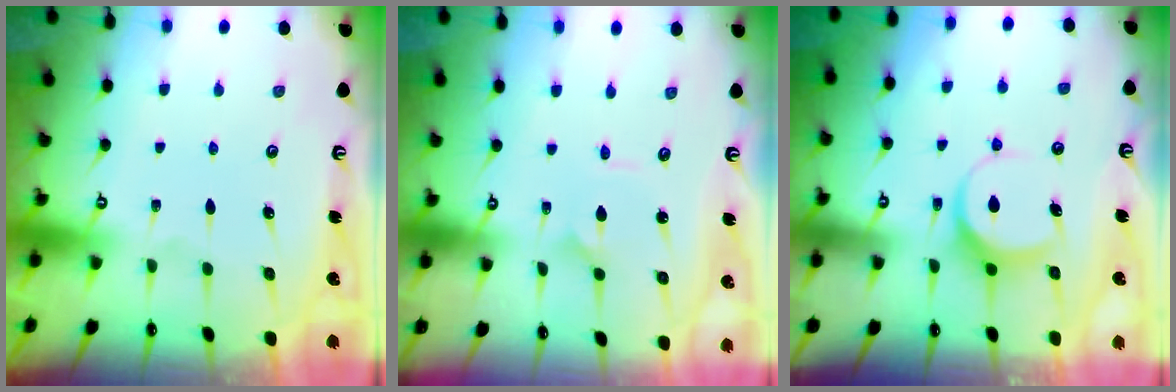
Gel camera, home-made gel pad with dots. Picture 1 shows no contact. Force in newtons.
{"total": 0.7, "press": 0.7, "slide": 0.0}
{"total": 8.2, "press": 8.2, "slide": 0.4}